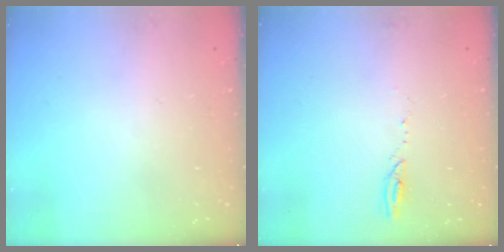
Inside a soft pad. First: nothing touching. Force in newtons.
{"total": 3.3, "press": 3.3, "slide": 0.4}